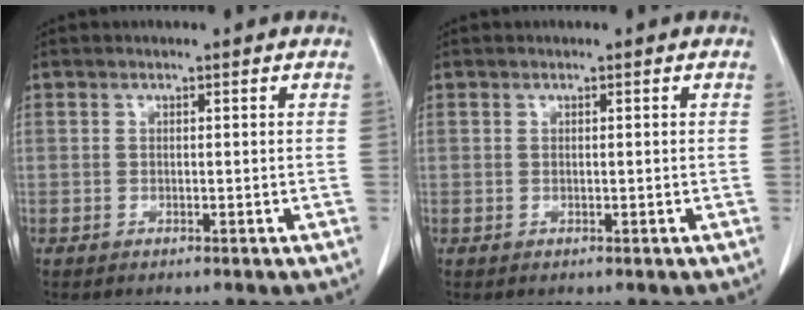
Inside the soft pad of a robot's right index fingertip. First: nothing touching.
{"total": 0.0}